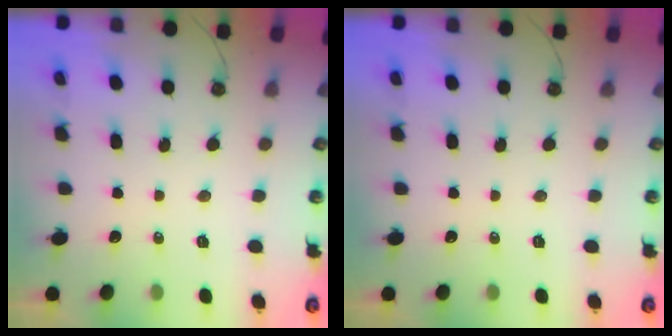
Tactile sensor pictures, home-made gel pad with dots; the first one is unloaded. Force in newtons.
{"total": 0.0}